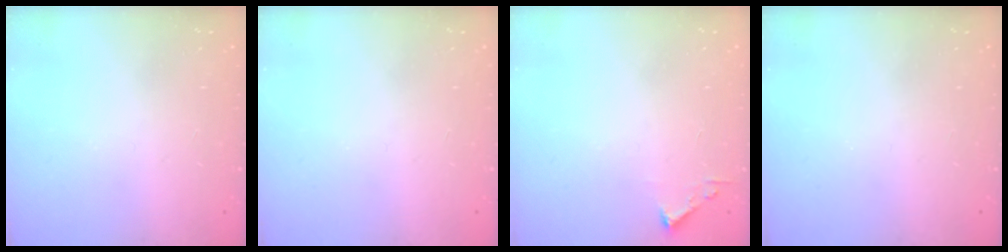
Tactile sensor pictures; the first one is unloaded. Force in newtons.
{"total": 0.0}
{"total": 2.4, "press": 2.4, "slide": 0.3}
{"total": 0.0}